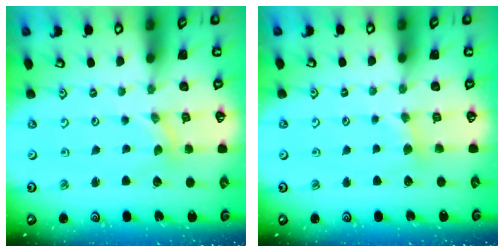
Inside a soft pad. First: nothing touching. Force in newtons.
{"total": 2.9, "press": 2.9, "slide": 0.4}